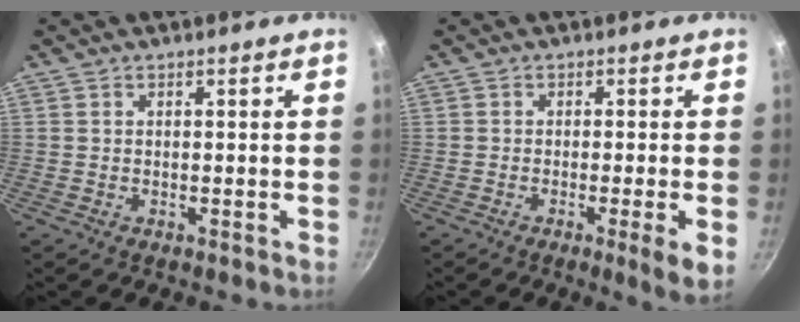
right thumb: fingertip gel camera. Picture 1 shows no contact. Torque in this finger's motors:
{"motor_torque": [0.44, 0.50, -0.14, 0.12, 0.17]}